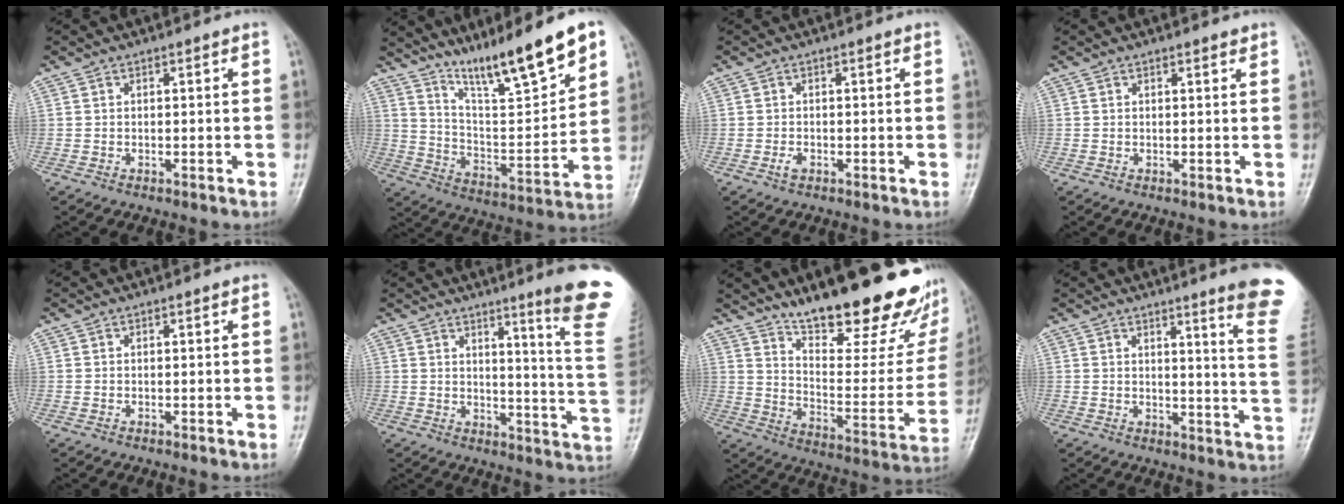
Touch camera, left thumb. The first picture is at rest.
{"total": 17.9, "force": [12.7, 2.8, 12.2], "torque": [-0.172, -0.070, 0.222]}
{"total": 1.2, "force": [-0.5, 0.7, 0.8], "torque": [-0.018, 0.001, -0.011]}
{"total": 1.1, "force": [0.9, 0.3, 0.6], "torque": [-0.007, -0.004, 0.012]}
{"total": 0.0}
{"total": 15.7, "force": [9.8, 0.0, 12.2], "torque": [-0.137, -0.077, 0.117]}
{"total": 27.5, "force": [19.2, 7.9, 18.0], "torque": [-0.221, -0.102, 0.282]}
{"total": 12.9, "force": [9.4, 0.0, 8.8], "torque": [-0.091, -0.077, 0.097]}